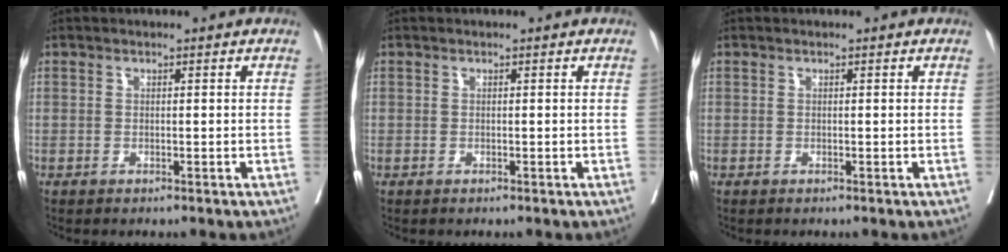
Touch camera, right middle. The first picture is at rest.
{"total": 0.0}
{"total": 0.0}